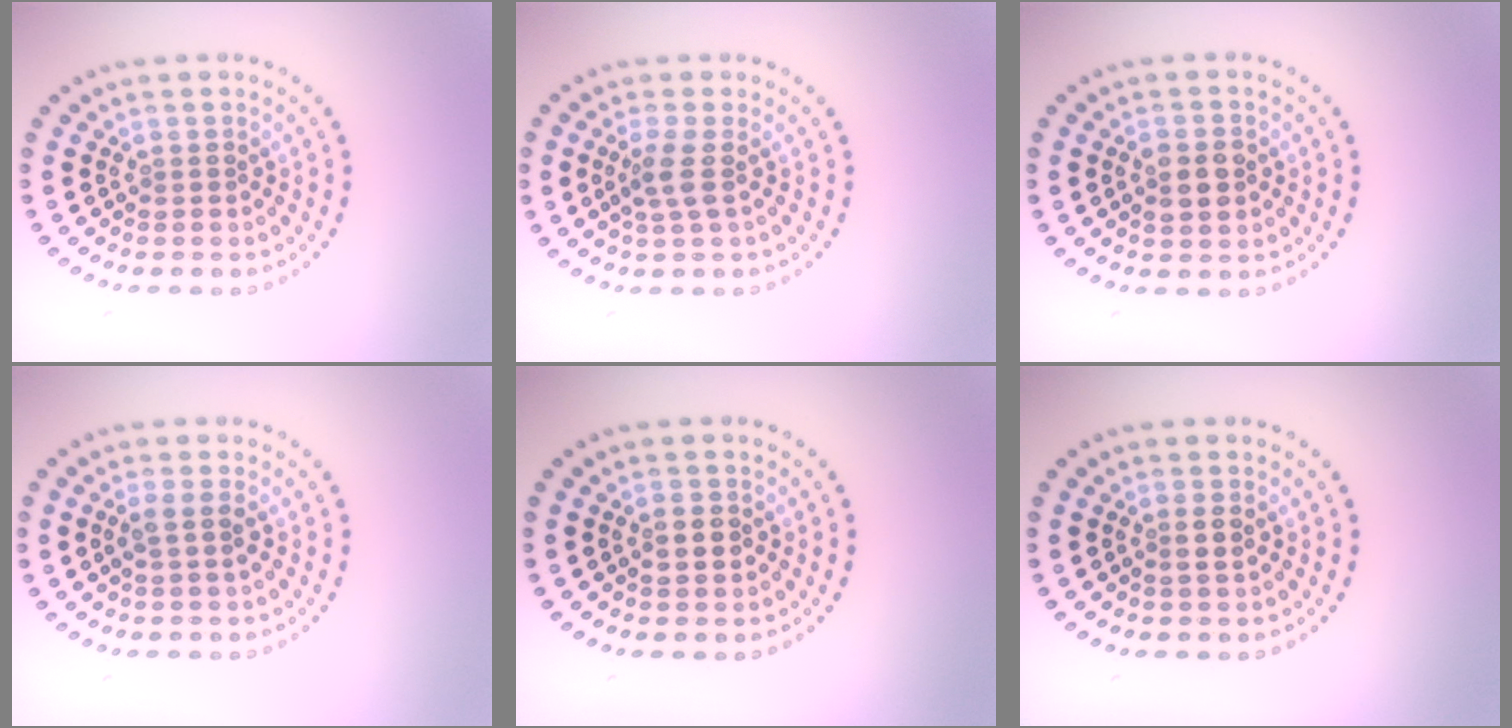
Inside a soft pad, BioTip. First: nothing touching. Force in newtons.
{"total": 2.0, "press": 1.5, "slide": 1.4}
{"total": 3.0, "press": 3.0, "slide": 0.2}
{"total": 1.4, "press": 1.1, "slide": 0.8}
{"total": 2.1, "press": 2.1, "slide": 0.0}
{"total": 1.0, "press": 0.9, "slide": 0.5}